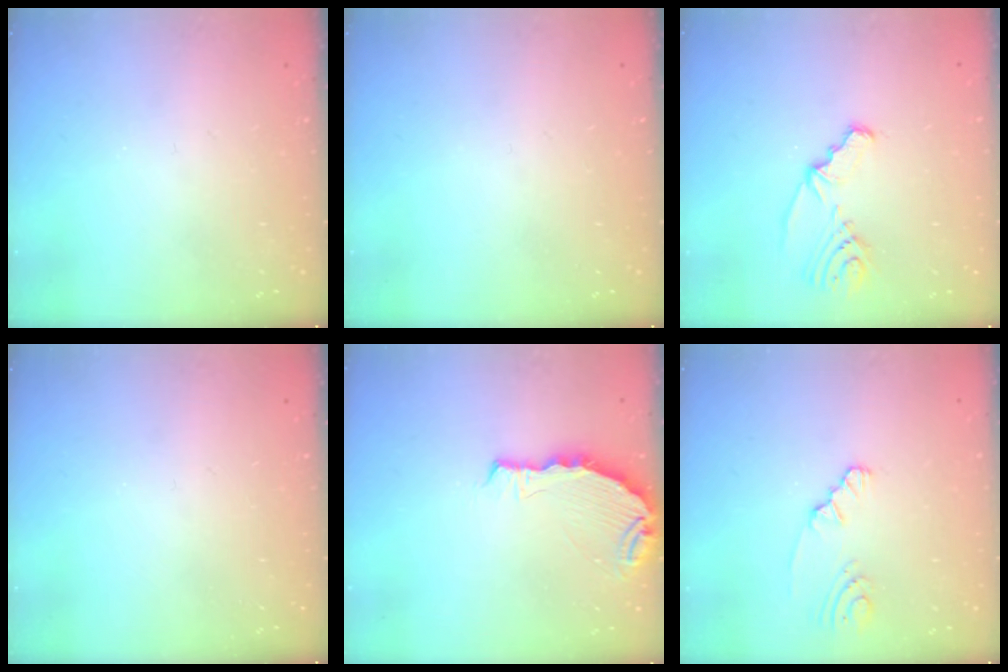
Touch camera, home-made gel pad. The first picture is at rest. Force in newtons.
{"total": 0.0}
{"total": 6.8, "press": 5.7, "slide": 3.7}
{"total": 0.0}
{"total": 7.3, "press": 6.2, "slide": 3.8}
{"total": 1.2, "press": 1.2, "slide": 0.3}